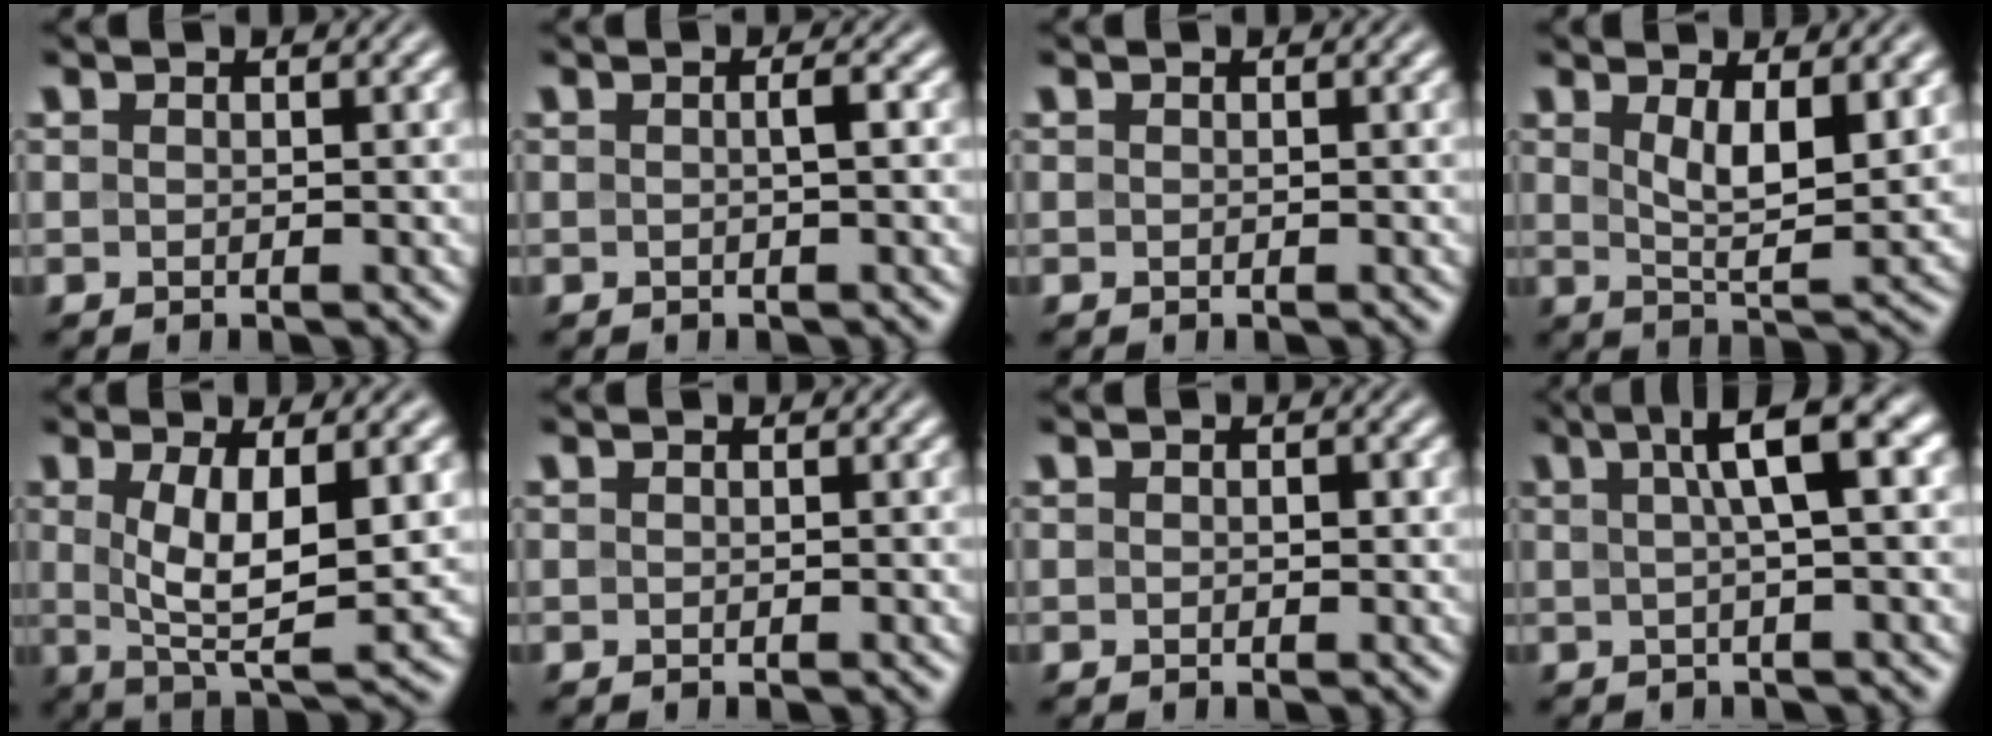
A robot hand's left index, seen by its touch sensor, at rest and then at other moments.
{"total": 1.1, "force": [0.0, 0.1, 1.1], "torque": [-0.019, 0.006, -0.001]}
{"total": 0.0}
{"total": 5.1, "force": [1.6, 1.6, 4.6], "torque": [-0.087, -0.008, 0.034]}
{"total": 7.7, "force": [0.9, 2.5, 7.2], "torque": [-0.132, -0.006, 0.018]}
{"total": 0.0}
{"total": 0.8, "force": [0.2, 0.5, 0.6], "torque": [-0.007, -0.001, 0.001]}
{"total": 5.7, "force": [1.5, 1.3, 5.4], "torque": [-0.069, 0.021, 0.018]}